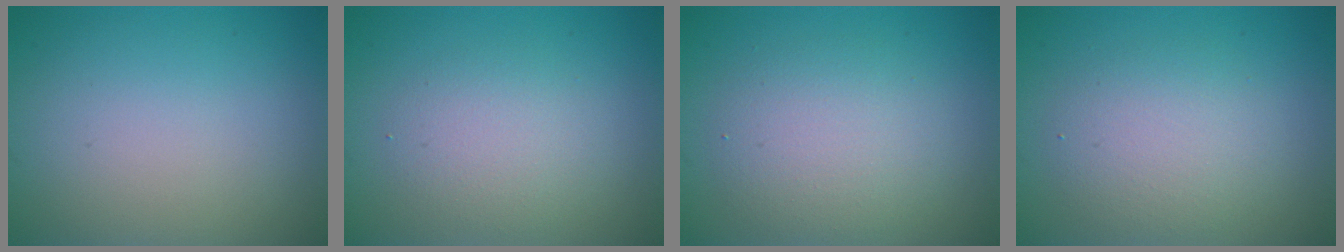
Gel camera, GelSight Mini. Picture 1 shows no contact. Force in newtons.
{"total": 2.8, "press": 2.8, "slide": 0.2}
{"total": 4.1, "press": 4.1, "slide": 0.2}
{"total": 3.6, "press": 3.5, "slide": 0.3}